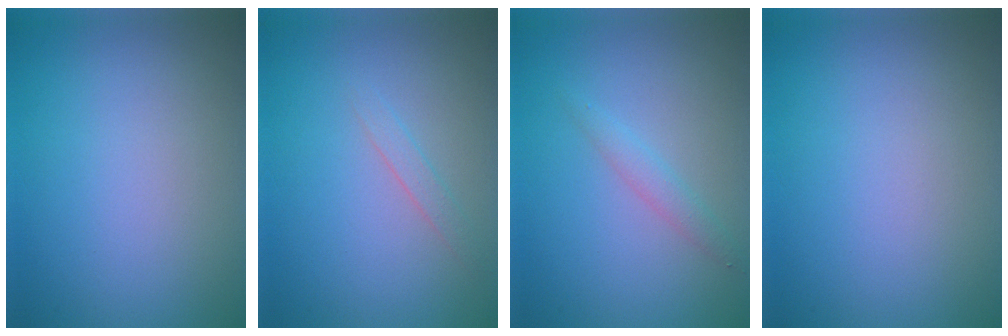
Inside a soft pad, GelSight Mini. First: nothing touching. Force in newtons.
{"total": 0.9, "press": 0.9, "slide": 0.1}
{"total": 1.4, "press": 1.4, "slide": 0.0}
{"total": 0.0}